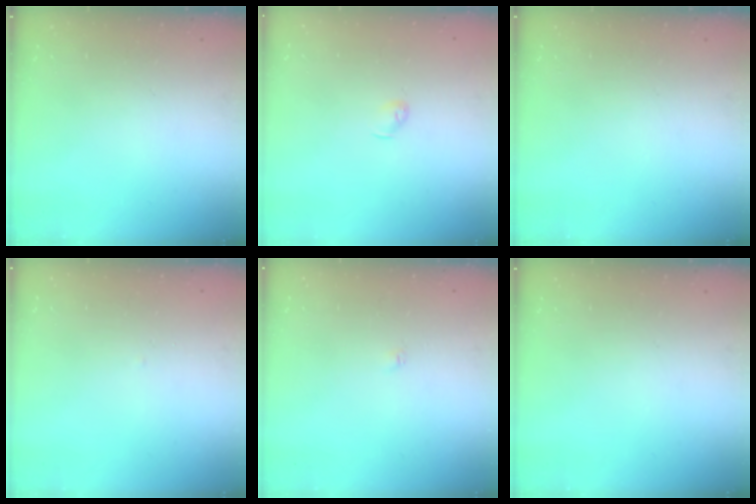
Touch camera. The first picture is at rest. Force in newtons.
{"total": 3.3, "press": 3.2, "slide": 0.6}
{"total": 0.0}
{"total": 1.6, "press": 1.6, "slide": 0.3}
{"total": 1.9, "press": 1.9, "slide": 0.3}
{"total": 0.0}